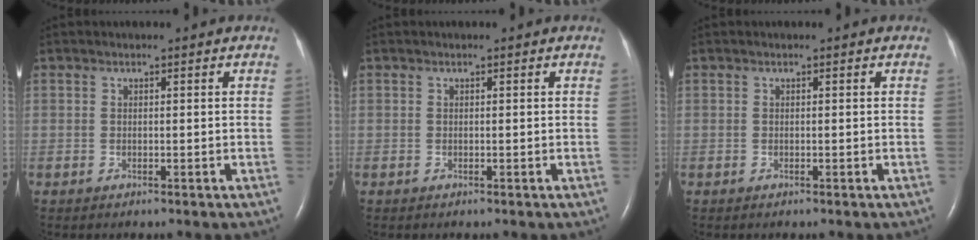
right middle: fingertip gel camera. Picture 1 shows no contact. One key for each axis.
{"total": 0.0}
{"total": 0.0}